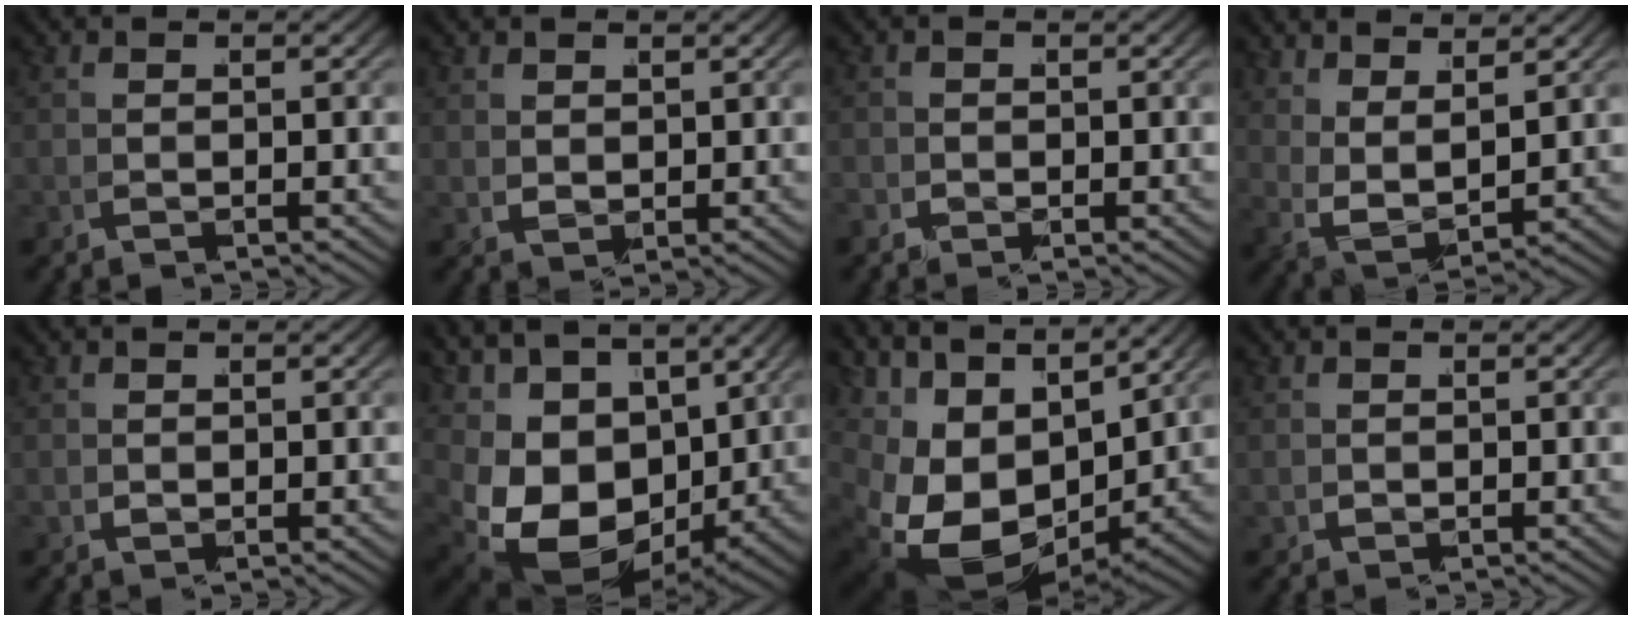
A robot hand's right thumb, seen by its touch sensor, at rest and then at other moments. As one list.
[{"total": 2.3, "force": [1.5, 1.4, 1.1], "torque": [-0.027, -0.009, 0.038]}, {"total": 1.1, "force": [-0.2, 1.1, 0.0], "torque": [-0.004, -0.002, -0.006]}, {"total": 5.1, "force": [3.1, 2.4, 3.2], "torque": [-0.073, -0.018, 0.071]}, {"total": 1.5, "force": [0.6, 1.3, 0.6], "torque": [-0.023, -0.002, 0.013]}, {"total": 12.8, "force": [0.6, 9.0, 9.1], "torque": [-0.199, -0.054, 0.034]}, {"total": 12.8, "force": [1.8, 8.2, 9.7], "torque": [-0.211, -0.041, 0.054]}, {"total": 1.6, "force": [0.5, 1.4, 0.5], "torque": [-0.023, -0.001, 0.011]}]